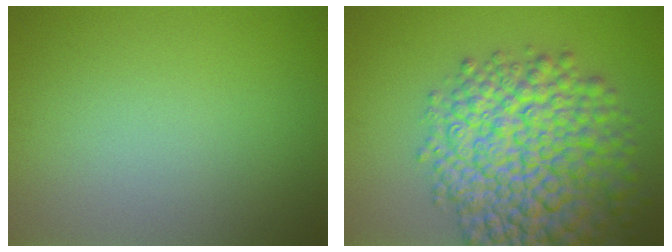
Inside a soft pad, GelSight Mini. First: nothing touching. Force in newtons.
{"total": 11.9, "press": 11.9, "slide": 0.3}